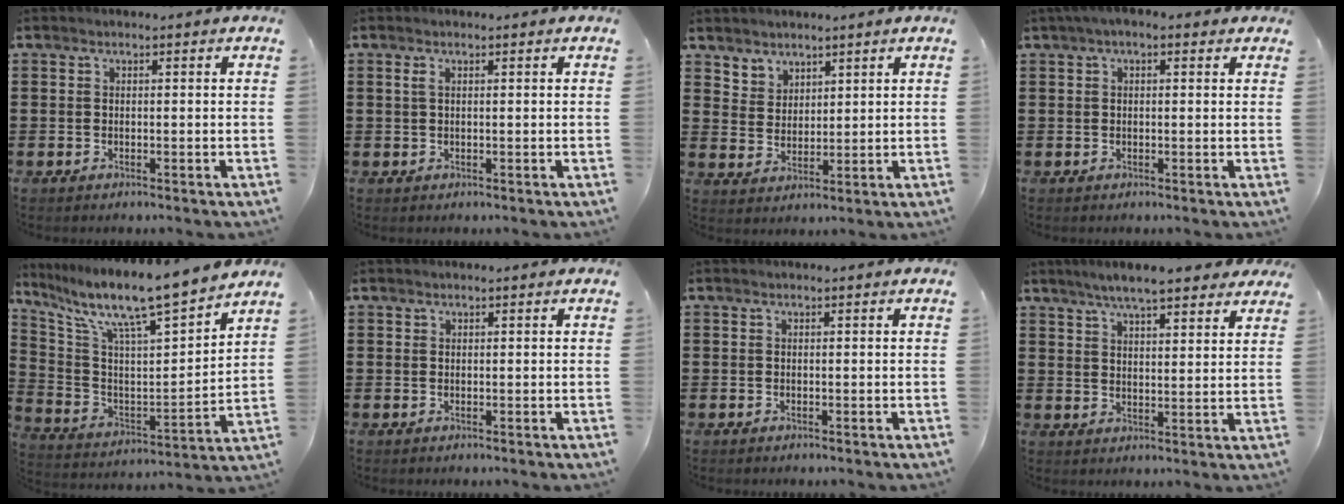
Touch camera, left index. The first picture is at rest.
{"total": 1.0, "force": [0.4, 0.2, 0.9], "torque": [-0.019, 0.003, 0.007]}
{"total": 3.7, "force": [3.0, 2.1, -0.4], "torque": [-0.008, -0.002, 0.057]}
{"total": 1.9, "force": [0.6, 0.9, 1.6], "torque": [-0.032, 0.007, 0.009]}
{"total": 10.7, "force": [9.3, 0.5, 5.3], "torque": [-0.127, -0.076, 0.146]}
{"total": 0.0}
{"total": 0.0}
{"total": 6.3, "force": [5.5, 0.7, 2.9], "torque": [-0.074, -0.010, 0.099]}